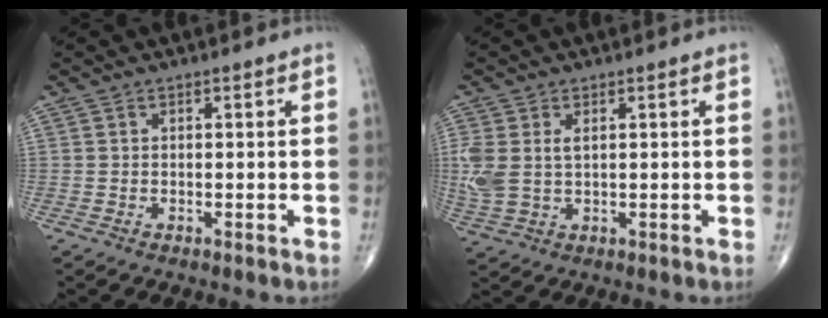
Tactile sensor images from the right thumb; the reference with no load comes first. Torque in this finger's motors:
{"motor_torque": [0.14, 0.18, 0.67, 0.24, 0.08]}